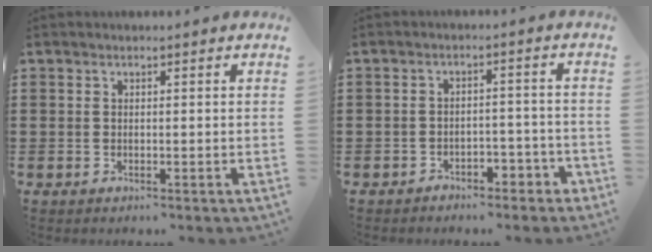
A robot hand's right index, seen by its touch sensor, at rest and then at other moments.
{"total": 3.0, "force": [-2.6, 1.3, 0.8], "torque": [-0.017, 0.006, -0.052]}